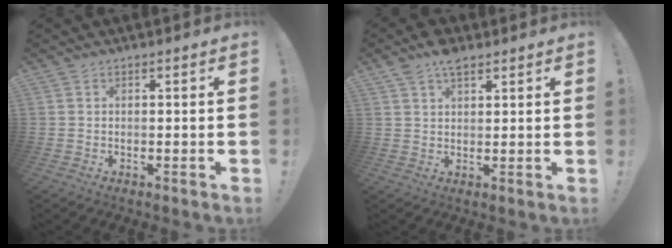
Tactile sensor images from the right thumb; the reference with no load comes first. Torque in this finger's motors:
{"motor_torque": [-0.64, 0.86, 0.69, 0.09, 0.17]}